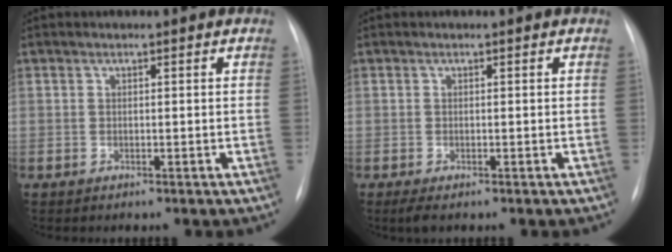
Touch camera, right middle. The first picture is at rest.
{"total": 3.0, "force": [-2.0, 1.0, 1.9], "torque": [-0.035, -0.009, -0.027]}